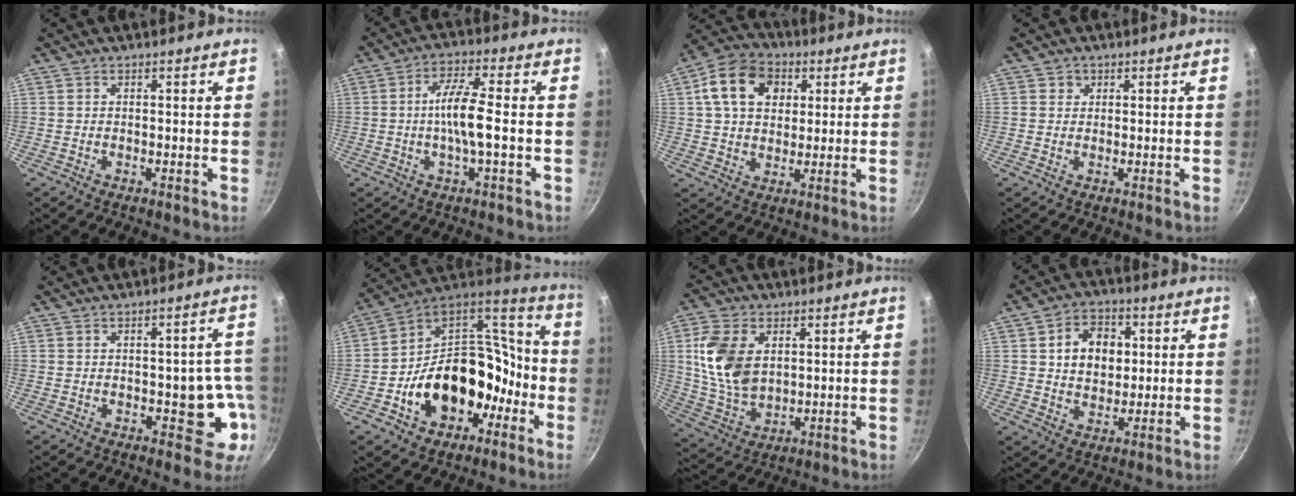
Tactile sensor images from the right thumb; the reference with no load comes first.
{"total": 8.1, "force": [-1.1, 1.5, 7.9], "torque": [-0.149, 0.020, -0.025]}
{"total": 13.2, "force": [4.0, 9.8, 7.9], "torque": [-0.117, 0.009, 0.054]}
{"total": 1.5, "force": [0.5, 1.4, 0.2], "torque": [0.005, 0.001, 0.004]}
{"total": 8.6, "force": [-2.4, 4.7, 6.8], "torque": [-0.018, 0.019, -0.029]}
{"total": 23.1, "force": [-8.0, 17.0, 13.5], "torque": [-0.190, 0.086, -0.116]}
{"total": 13.6, "force": [2.9, 9.1, 9.6], "torque": [-0.170, -0.016, 0.066]}
{"total": 10.1, "force": [2.0, 7.7, 6.3], "torque": [-0.071, 0.001, 0.029]}